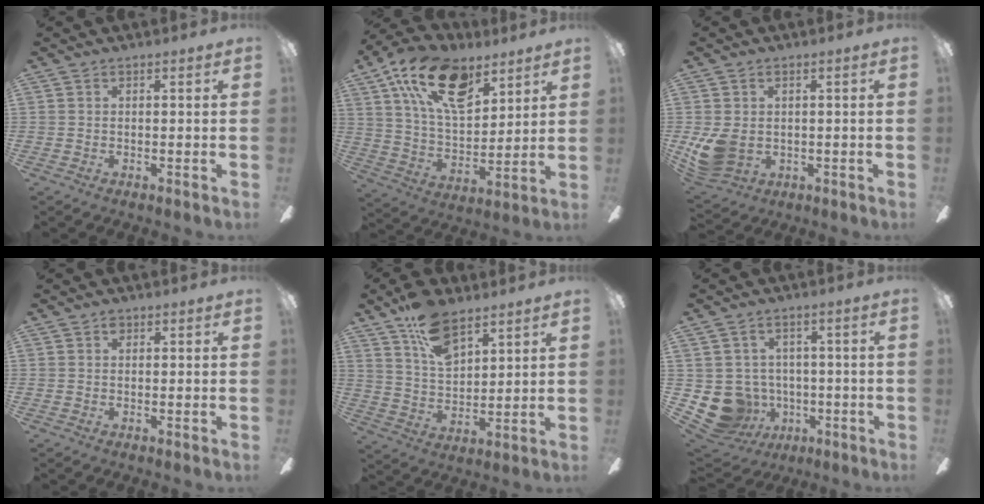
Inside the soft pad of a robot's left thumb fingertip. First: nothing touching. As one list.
[{"total": 20.3, "force": [11.6, 10.3, 13.1], "torque": [-0.238, -0.046, 0.206]}, {"total": 7.5, "force": [-0.4, 5.4, 5.1], "torque": [-0.109, 0.000, -0.002]}, {"total": 1.1, "force": [0.5, 0.8, 0.7], "torque": [-0.006, 0.000, 0.008]}, {"total": 13.0, "force": [8.6, 6.5, 7.3], "torque": [-0.121, -0.038, 0.157]}, {"total": 10.5, "force": [-2.9, 9.4, 3.8], "torque": [-0.110, 0.014, -0.041]}]